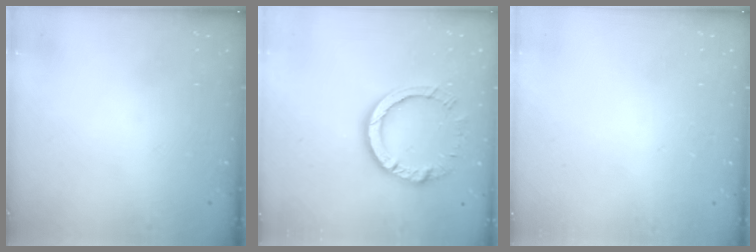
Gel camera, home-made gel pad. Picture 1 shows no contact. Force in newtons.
{"total": 10.8, "press": 10.7, "slide": 1.0}
{"total": 2.6, "press": 2.6, "slide": 0.2}